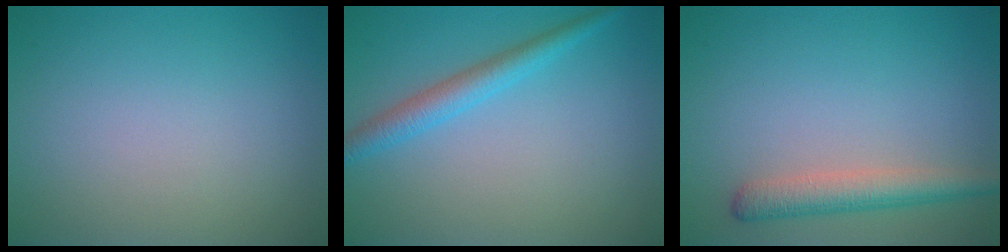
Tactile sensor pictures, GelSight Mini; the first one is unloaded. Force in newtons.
{"total": 2.8, "press": 2.8, "slide": 0.0}
{"total": 3.3, "press": 3.3, "slide": 0.1}